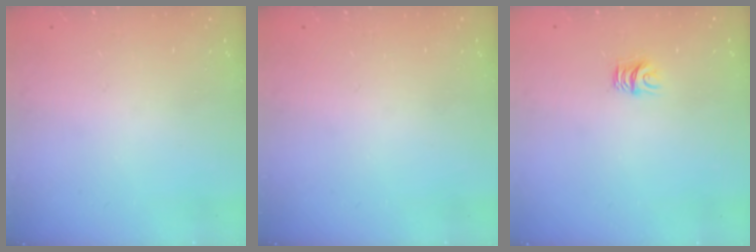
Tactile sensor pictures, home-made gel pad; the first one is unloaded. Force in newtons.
{"total": 0.0}
{"total": 4.7, "press": 4.7, "slide": 0.5}